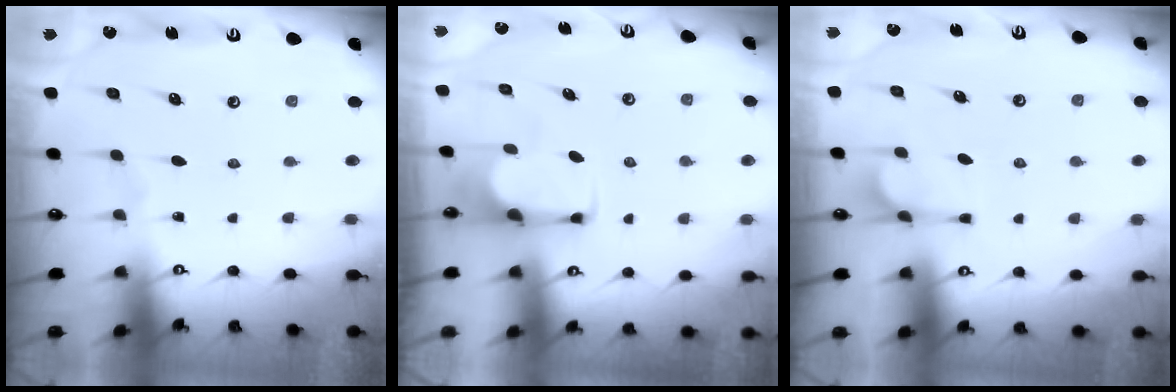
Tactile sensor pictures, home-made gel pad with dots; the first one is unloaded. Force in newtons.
{"total": 1.9, "press": 1.7, "slide": 0.7}
{"total": 2.2, "press": 1.8, "slide": 1.2}